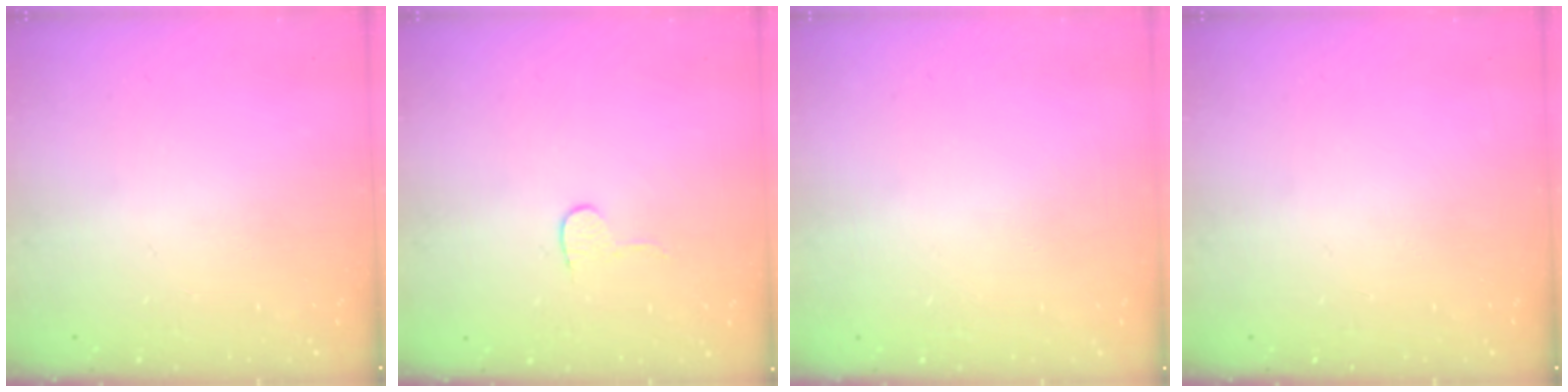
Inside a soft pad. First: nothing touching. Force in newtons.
{"total": 4.0, "press": 4.0, "slide": 0.4}
{"total": 0.6, "press": 0.5, "slide": 0.2}
{"total": 0.0}